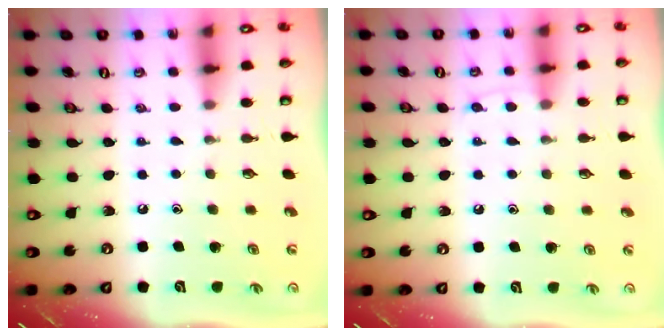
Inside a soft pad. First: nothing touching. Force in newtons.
{"total": 5.1, "press": 5.1, "slide": 0.7}